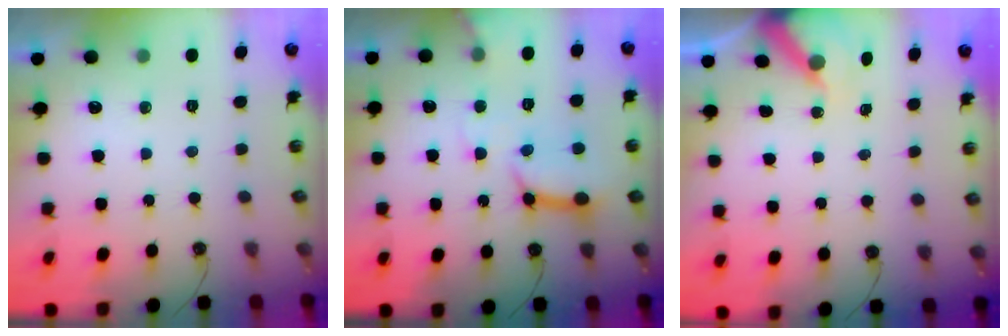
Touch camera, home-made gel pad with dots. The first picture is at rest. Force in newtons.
{"total": 12.2, "press": 12.2, "slide": 1.2}
{"total": 6.0, "press": 6.0, "slide": 0.3}